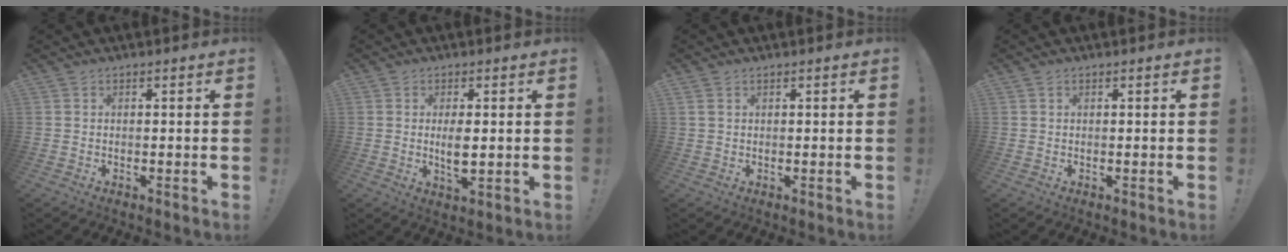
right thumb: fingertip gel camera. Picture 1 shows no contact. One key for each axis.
{"total": 4.8, "fx": 0.3, "fy": 2.3, "fz": 4.2, "tx": -0.074, "ty": -0.008, "tz": -0.002}
{"total": 1.4, "fx": 0.8, "fy": 0.7, "fz": 0.9, "tx": -0.015, "ty": 0.000, "tz": 0.016}
{"total": 0.0}